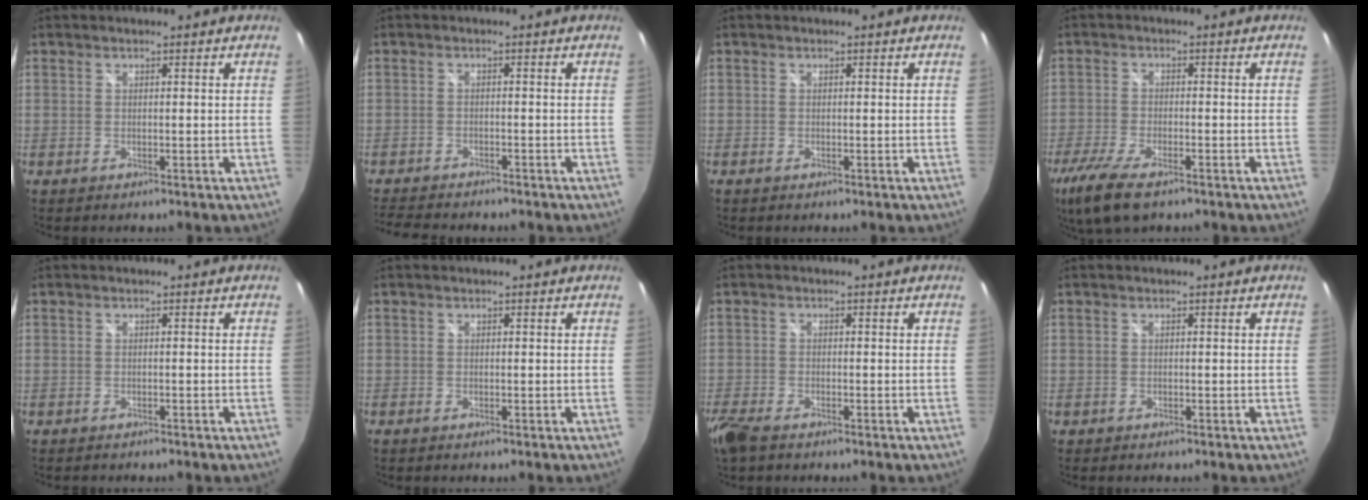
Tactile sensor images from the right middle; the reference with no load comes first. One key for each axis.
{"total": 7.5, "fx": -6.9, "fy": 1.5, "fz": 2.7, "tx": -0.071, "ty": -0.016, "tz": -0.110}
{"total": 0.0}
{"total": 10.3, "fx": -6.9, "fy": 3.3, "fz": 6.9, "tx": -0.167, "ty": -0.036, "tz": -0.132}
{"total": 0.6, "fx": -0.6, "fy": 0.1, "fz": 0.0, "tx": 0.000, "ty": -0.001, "tz": -0.011}
{"total": 0.0}
{"total": 5.4, "fx": -4.0, "fy": 1.8, "fz": 3.2, "tx": -0.089, "ty": -0.020, "tz": -0.081}
{"total": 0.0}